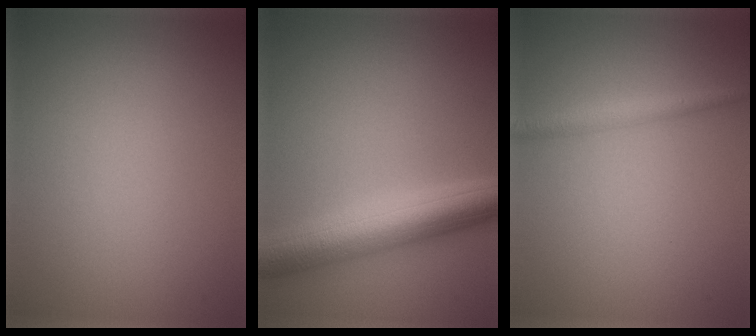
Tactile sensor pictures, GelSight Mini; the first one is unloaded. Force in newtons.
{"total": 7.2, "press": 7.2, "slide": 0.2}
{"total": 1.7, "press": 1.7, "slide": 0.0}